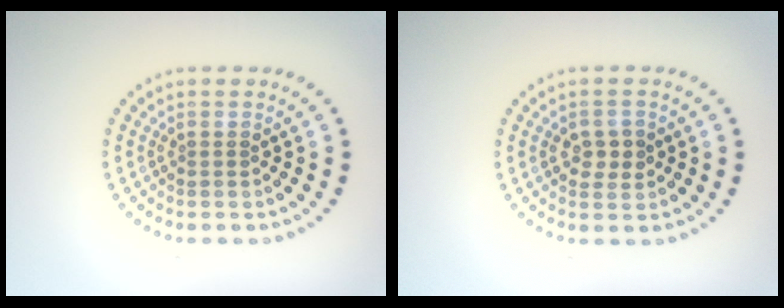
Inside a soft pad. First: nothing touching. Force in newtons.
{"total": 2.2, "press": 2.2, "slide": 0.3}